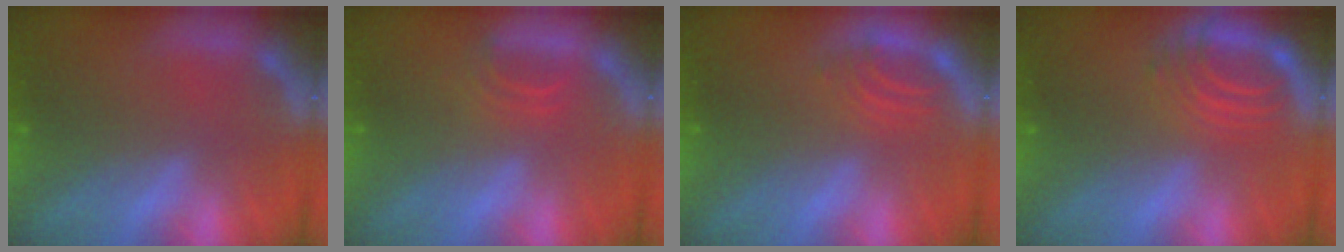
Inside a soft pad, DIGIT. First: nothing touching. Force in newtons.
{"total": 1.9}
{"total": 2.5}
{"total": 5.0}